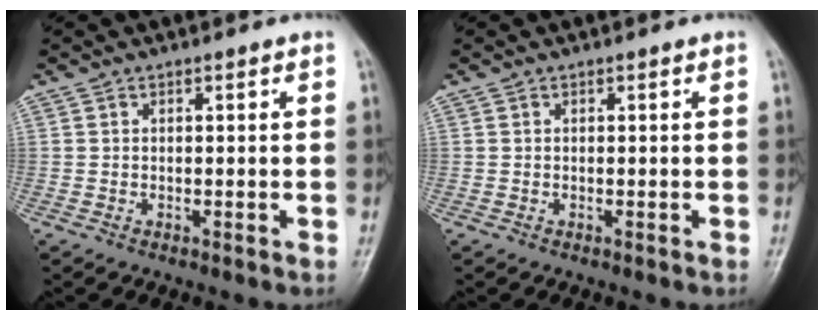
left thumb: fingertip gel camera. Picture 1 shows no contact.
{"total": 0.0}